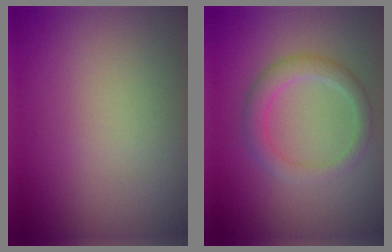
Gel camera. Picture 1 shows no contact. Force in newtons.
{"total": 2.8, "press": 2.8, "slide": 0.1}